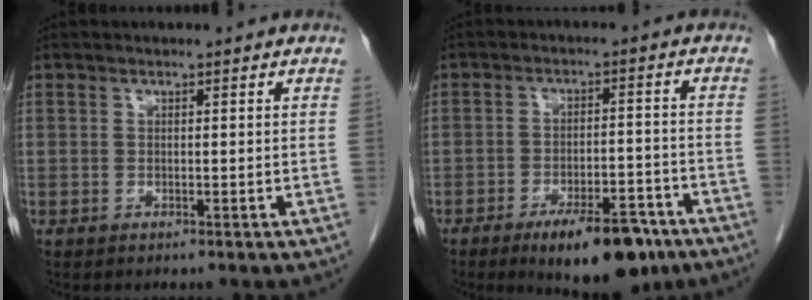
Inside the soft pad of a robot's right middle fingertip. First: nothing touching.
{"total": 11.7, "force": [-7.9, 3.6, 7.9], "torque": [-0.109, -0.005, -0.116]}